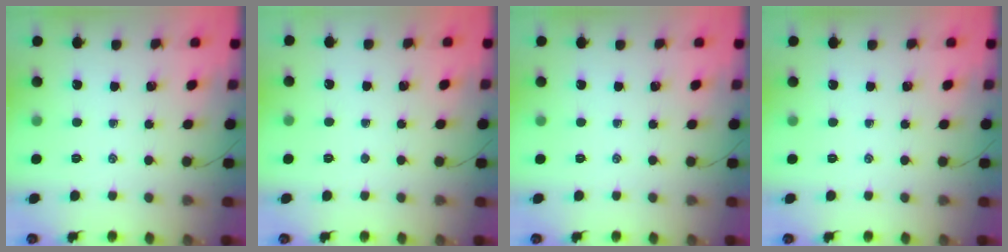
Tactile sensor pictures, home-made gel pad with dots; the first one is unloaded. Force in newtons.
{"total": 0.0}
{"total": 0.0}
{"total": 0.0}